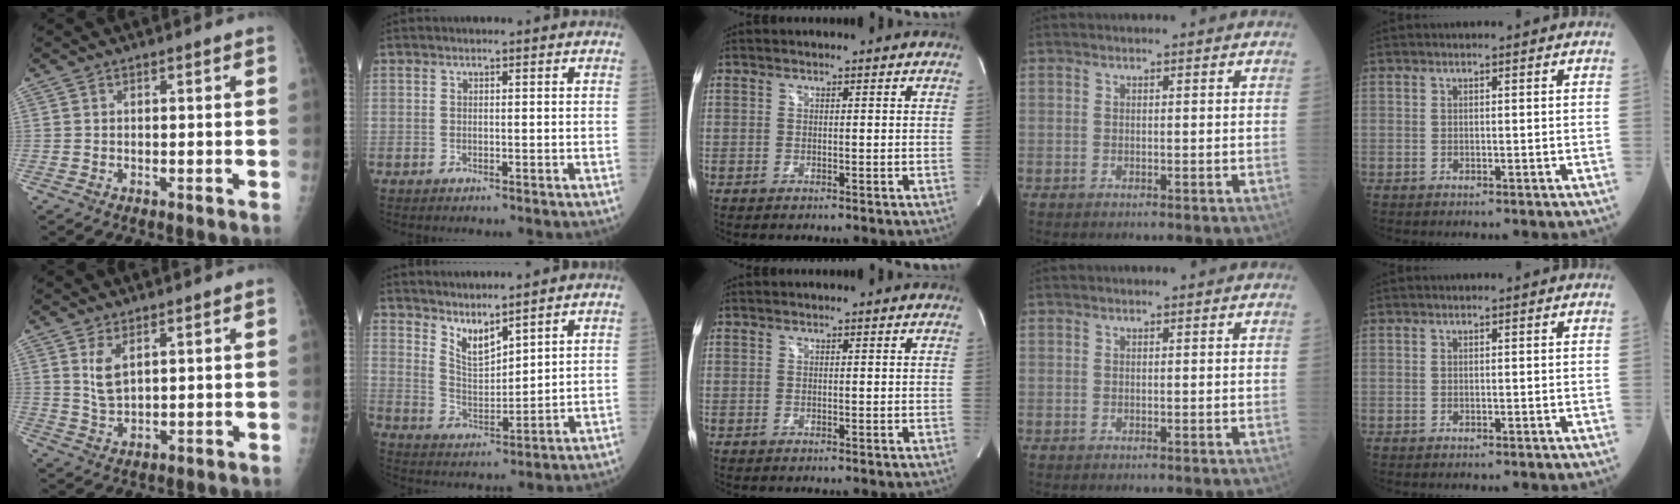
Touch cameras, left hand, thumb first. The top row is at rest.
{"thumb": {"total": 4.3, "force": [2.0, 2.0, 3.2], "torque": [-0.058, -0.015, 0.047]}, "index": {"total": 5.1, "force": [4.5, 0.8, 2.4], "torque": [-0.059, -0.010, 0.101]}}